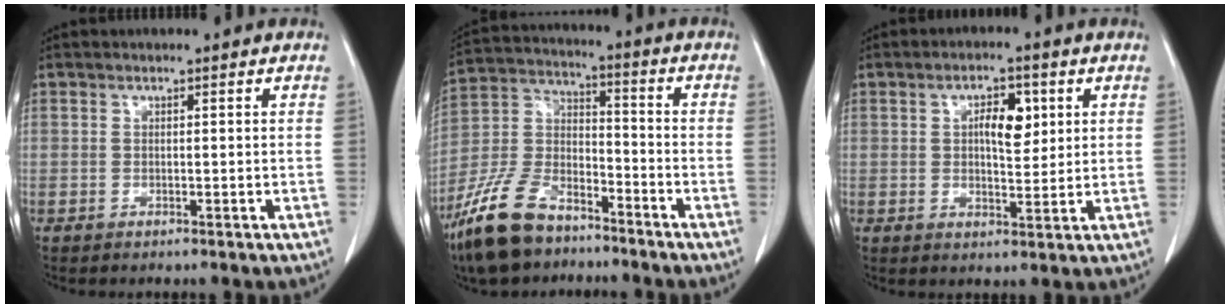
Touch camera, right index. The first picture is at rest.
{"total": 13.6, "force": [-9.9, 5.9, 7.2], "torque": [-0.169, -0.002, -0.193]}
{"total": 5.5, "force": [1.6, 2.3, 4.7], "torque": [-0.076, 0.005, 0.027]}